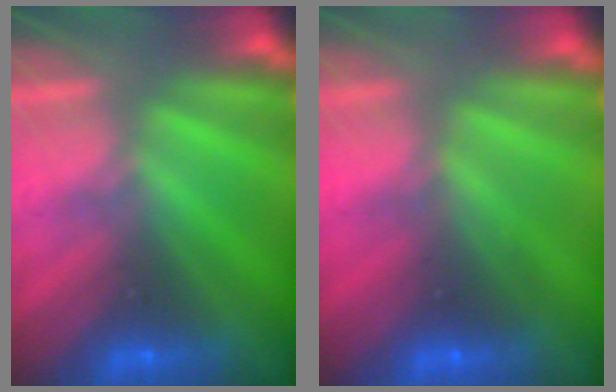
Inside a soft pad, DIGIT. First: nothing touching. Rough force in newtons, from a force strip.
{"total": 2.6}